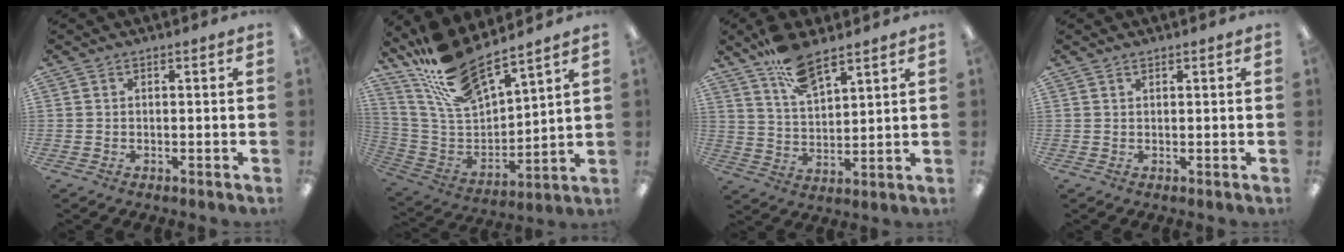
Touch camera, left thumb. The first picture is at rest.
{"total": 17.5, "force": [15.0, 4.5, 7.6], "torque": [-0.177, -0.093, 0.273]}
{"total": 10.9, "force": [8.2, 4.0, 5.9], "torque": [-0.112, -0.038, 0.150]}
{"total": 0.7, "force": [0.6, 0.3, 0.3], "torque": [-0.007, 0.000, 0.012]}